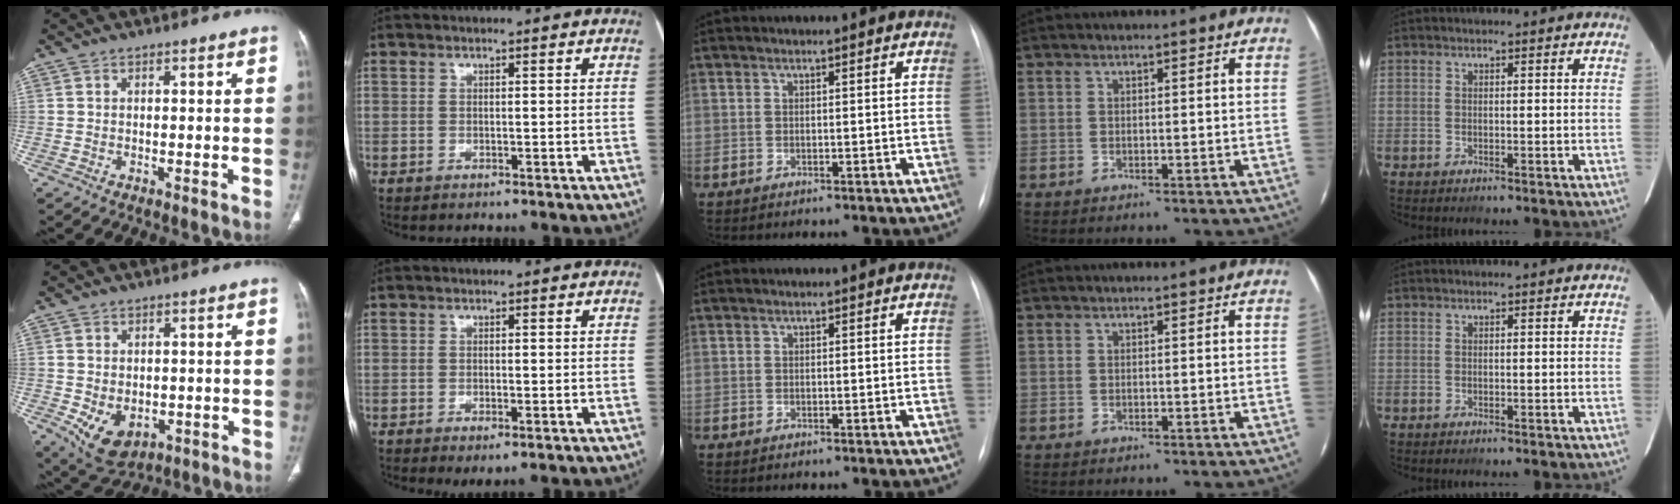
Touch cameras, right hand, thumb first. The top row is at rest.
{"thumb": {"total": 6.9, "force": [-1.7, 4.7, 4.8], "torque": [-0.075, -0.005, -0.009]}, "index": {"total": 2.2, "force": [-1.0, 0.6, 1.8], "torque": [-0.027, -0.003, -0.010]}}